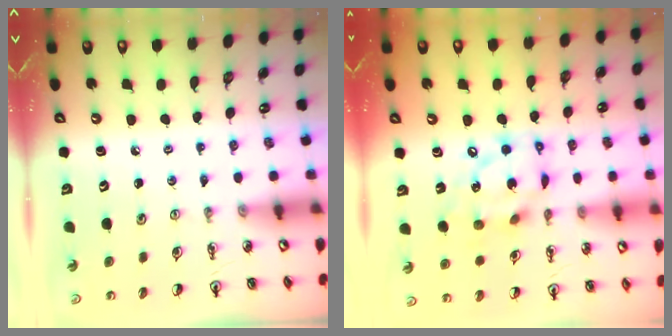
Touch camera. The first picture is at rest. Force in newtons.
{"total": 14.3, "press": 14.2, "slide": 1.8}